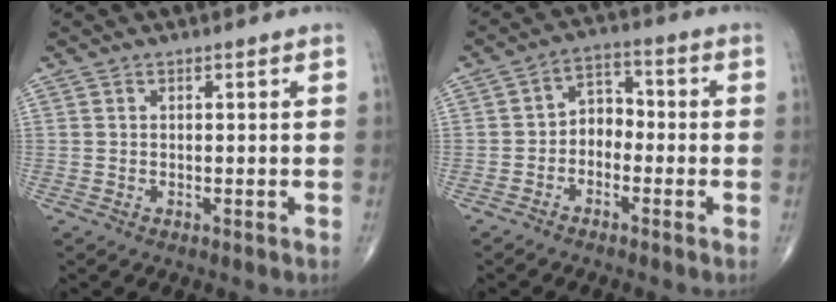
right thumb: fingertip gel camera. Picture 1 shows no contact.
{"total": 5.2, "force": [-1.7, 3.9, 3.0], "torque": [-0.021, 0.031, -0.046]}